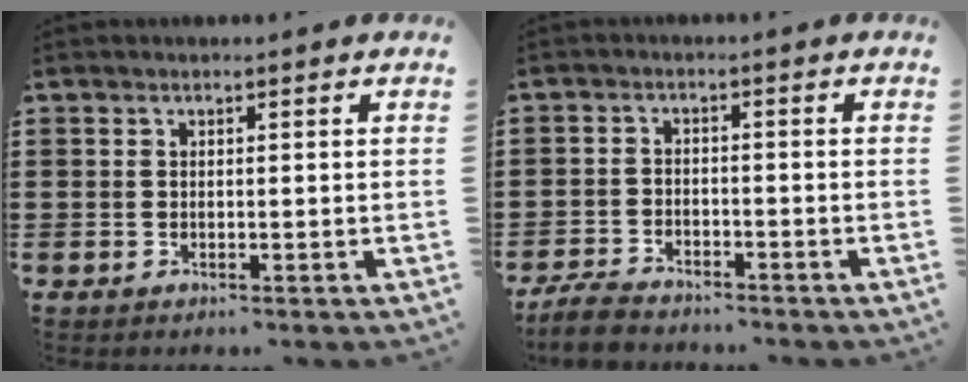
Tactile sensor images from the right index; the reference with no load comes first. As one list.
[{"total": 4.1, "force": [-3.9, 0.7, 1.0], "torque": [-0.033, 0.000, -0.083]}]